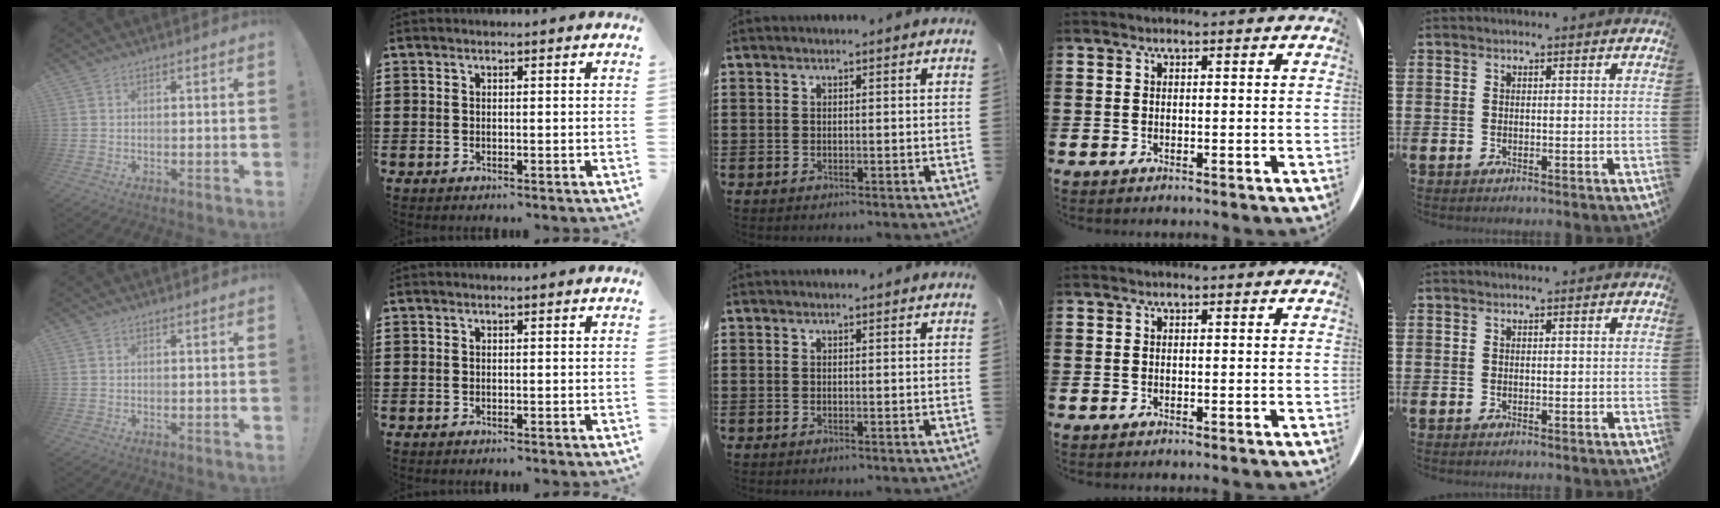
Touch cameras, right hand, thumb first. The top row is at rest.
{}